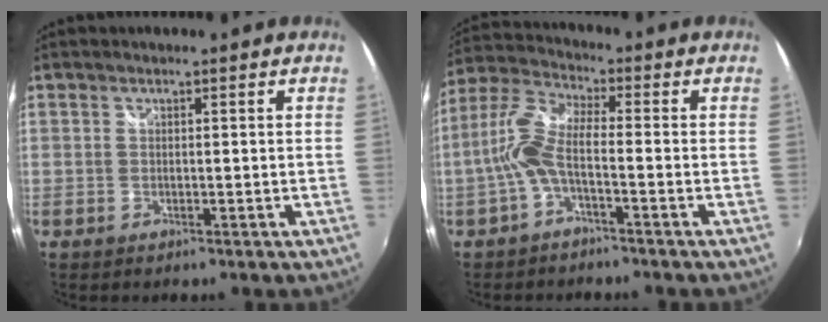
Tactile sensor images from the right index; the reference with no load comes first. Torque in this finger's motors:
{"motor_torque": [0.66, -0.52, 0.61, 0.18]}